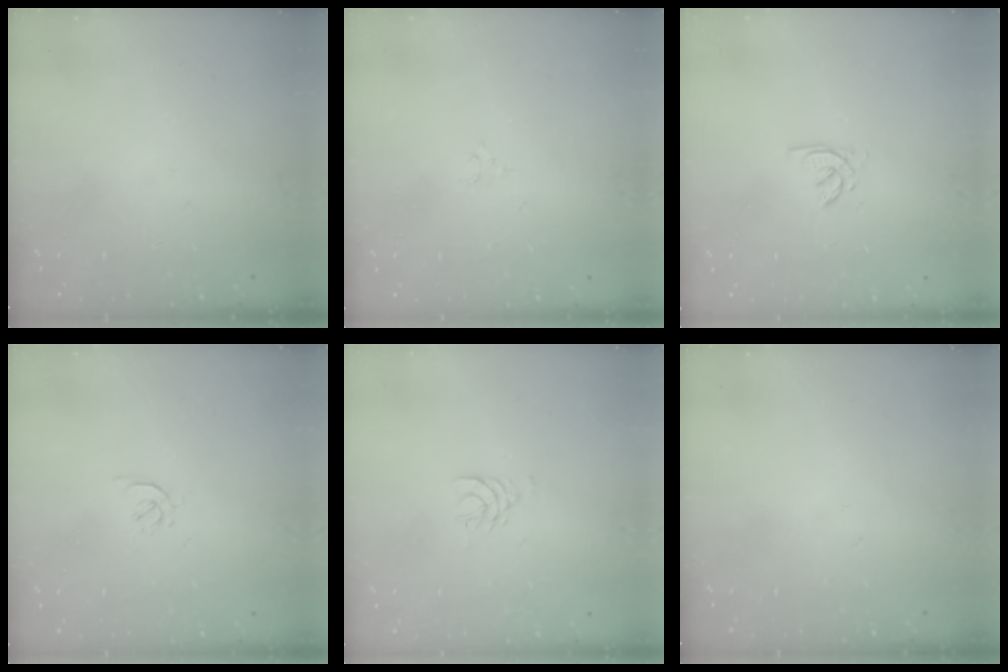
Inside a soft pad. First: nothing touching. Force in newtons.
{"total": 2.4, "press": 2.4, "slide": 0.3}
{"total": 1.5, "press": 1.5, "slide": 0.2}
{"total": 1.6, "press": 1.6, "slide": 0.4}
{"total": 4.7, "press": 4.7, "slide": 0.5}
{"total": 0.0}